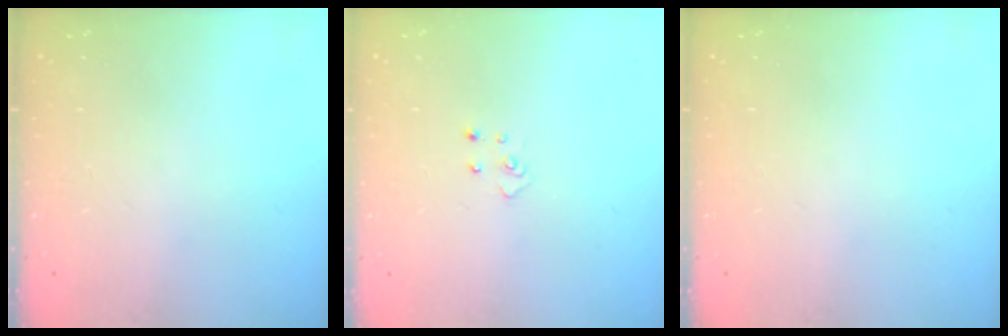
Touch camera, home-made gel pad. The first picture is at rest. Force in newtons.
{"total": 3.7, "press": 3.7, "slide": 0.3}
{"total": 0.0}